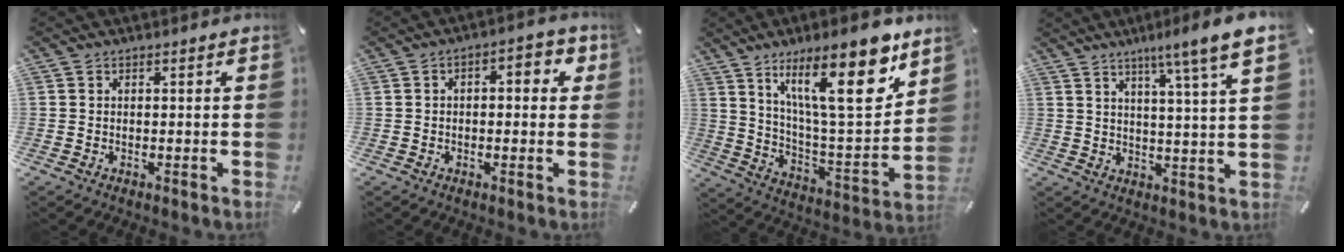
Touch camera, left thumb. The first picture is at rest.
{"total": 4.7, "force": [-0.1, 2.5, 4.0], "torque": [-0.052, 0.008, -0.011]}
{"total": 22.5, "force": [13.9, 6.3, 16.5], "torque": [-0.263, -0.079, 0.217]}
{"total": 9.0, "force": [6.0, -0.8, 6.7], "torque": [-0.103, -0.043, 0.091]}